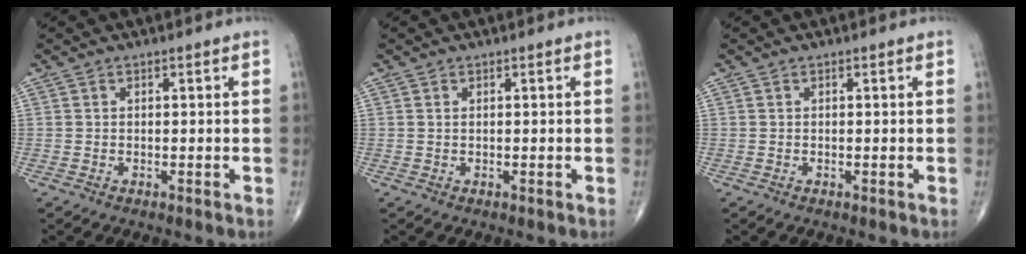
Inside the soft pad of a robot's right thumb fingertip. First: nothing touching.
{"total": 0.0}
{"total": 0.0}